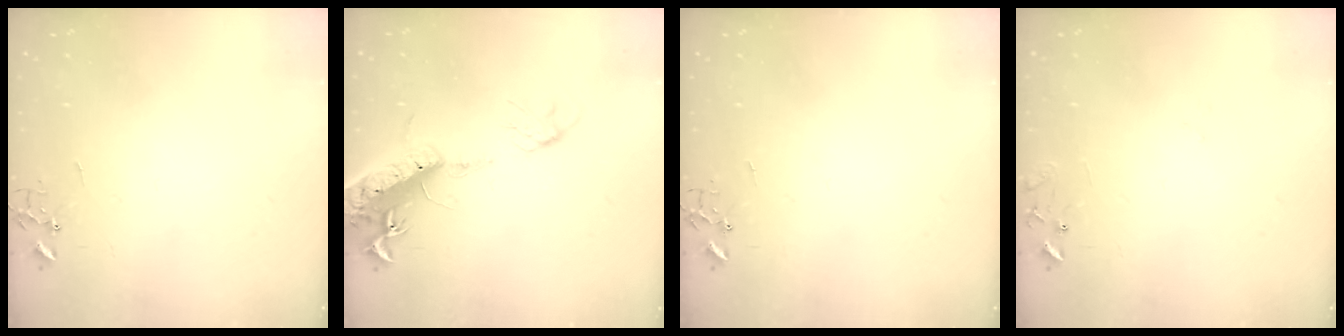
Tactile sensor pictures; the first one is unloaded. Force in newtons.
{"total": 18.0, "press": 17.6, "slide": 4.1}
{"total": 0.0}
{"total": 9.5, "press": 9.5, "slide": 0.9}